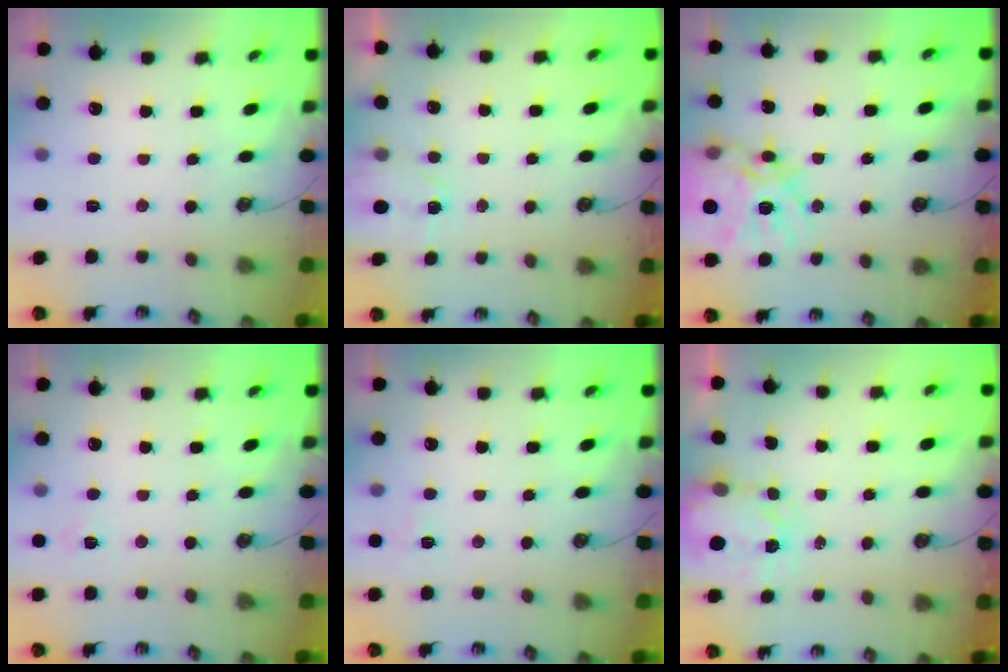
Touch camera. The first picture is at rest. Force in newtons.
{"total": 2.4, "press": 2.4, "slide": 0.3}
{"total": 23.3, "press": 23.2, "slide": 2.1}
{"total": 4.4, "press": 4.3, "slide": 0.4}
{"total": 2.9, "press": 2.9, "slide": 0.4}
{"total": 3.7, "press": 3.7, "slide": 0.4}